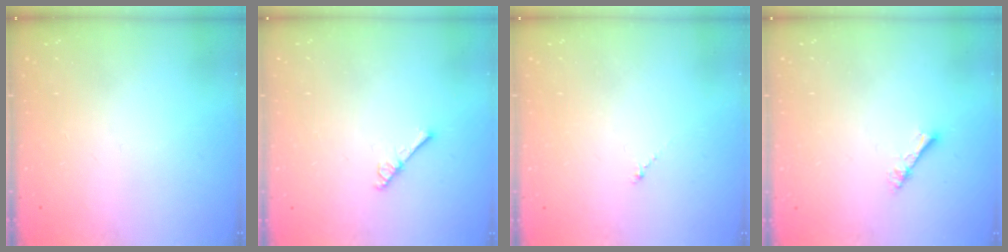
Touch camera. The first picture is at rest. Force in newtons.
{"total": 2.6, "press": 2.6, "slide": 0.3}
{"total": 0.7, "press": 0.6, "slide": 0.4}
{"total": 2.3, "press": 2.3, "slide": 0.3}